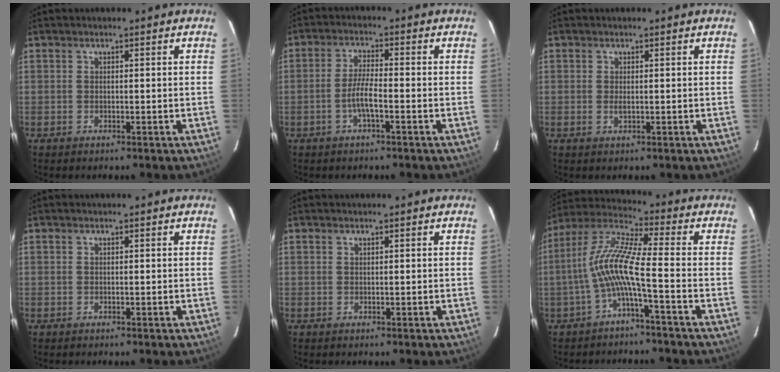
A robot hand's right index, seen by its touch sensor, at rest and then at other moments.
{"total": 4.2, "force": [-1.8, 0.4, 3.7], "torque": [-0.080, 0.003, -0.036]}
{"total": 0.9, "force": [0.0, 0.4, 0.9], "torque": [-0.016, 0.000, 0.000]}
{"total": 0.0}
{"total": 0.0}
{"total": 9.4, "force": [-2.8, 0.2, 9.0], "torque": [-0.194, 0.015, -0.057]}